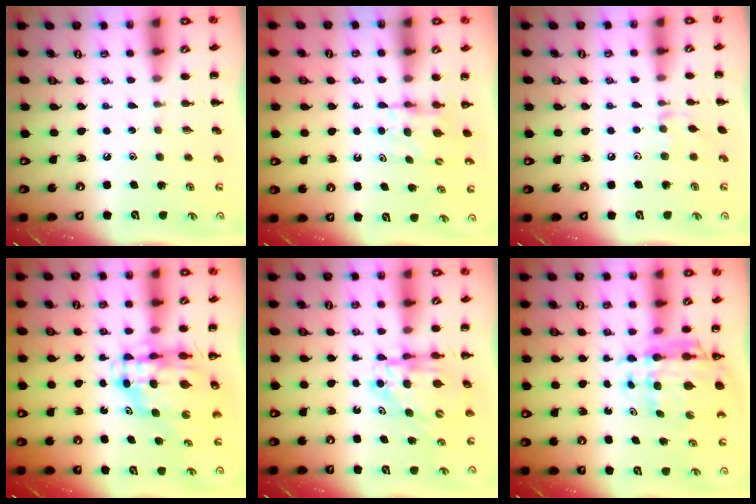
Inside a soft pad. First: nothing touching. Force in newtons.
{"total": 5.3, "press": 5.3, "slide": 0.3}
{"total": 5.0, "press": 4.9, "slide": 1.0}
{"total": 10.4, "press": 9.8, "slide": 3.4}
{"total": 5.9, "press": 5.9, "slide": 0.5}
{"total": 8.6, "press": 8.2, "slide": 2.7}